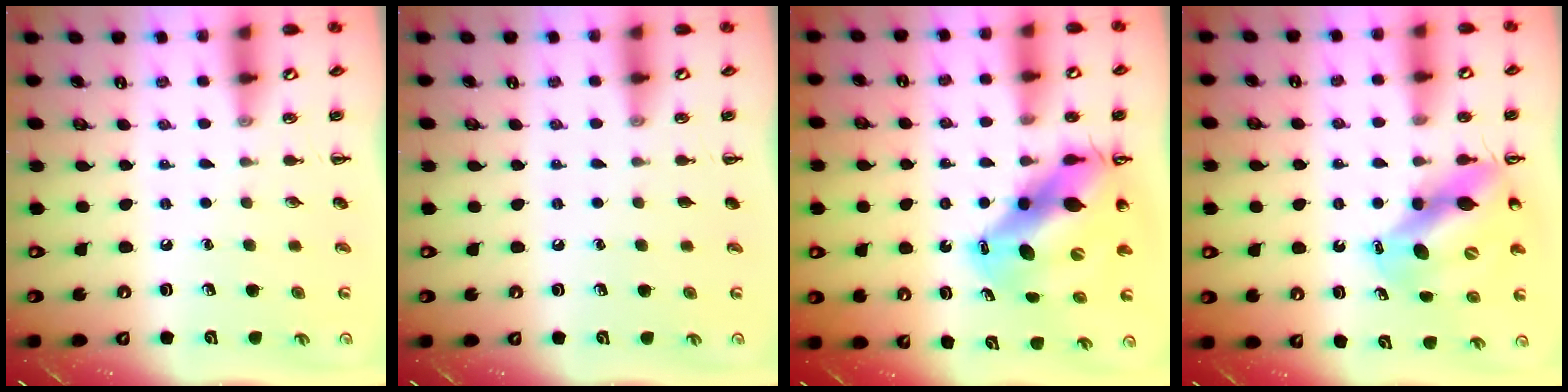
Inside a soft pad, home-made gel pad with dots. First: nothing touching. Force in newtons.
{"total": 0.0}
{"total": 15.4, "press": 14.7, "slide": 4.6}
{"total": 9.9, "press": 9.7, "slide": 2.0}